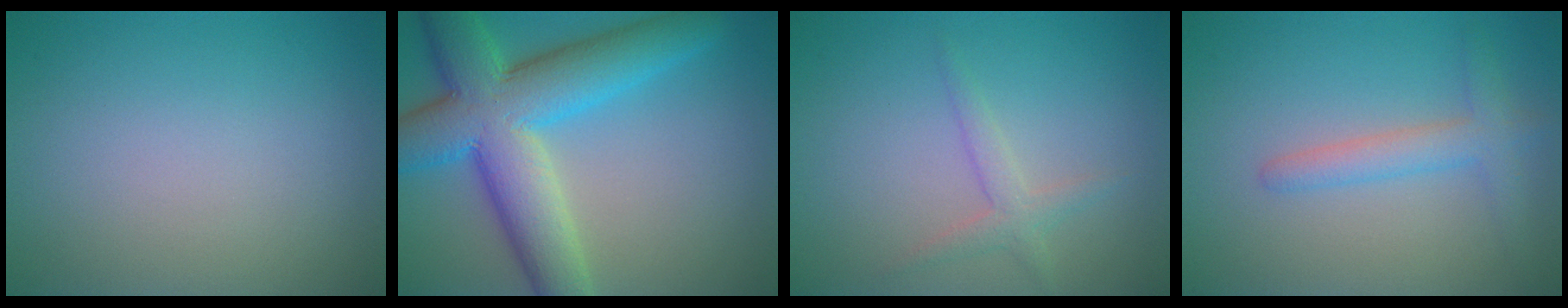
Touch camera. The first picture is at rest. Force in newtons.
{"total": 10.9, "press": 10.9, "slide": 0.5}
{"total": 1.8, "press": 1.8, "slide": 0.1}
{"total": 2.6, "press": 2.6, "slide": 0.1}